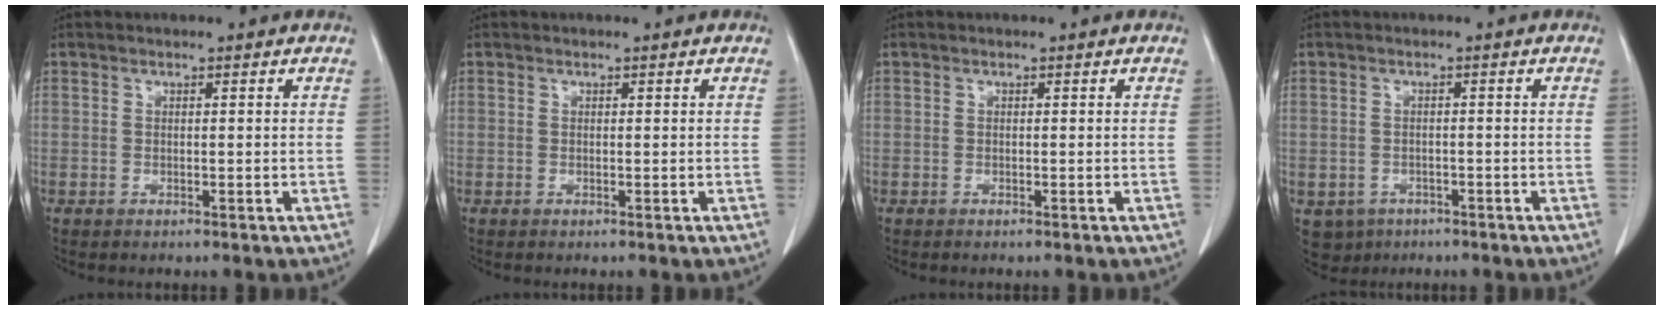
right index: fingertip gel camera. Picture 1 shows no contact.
{"total": 0.0}
{"total": 0.0}
{"total": 4.7, "force": [-2.5, 3.9, 0.7], "torque": [-0.008, 0.005, -0.034]}